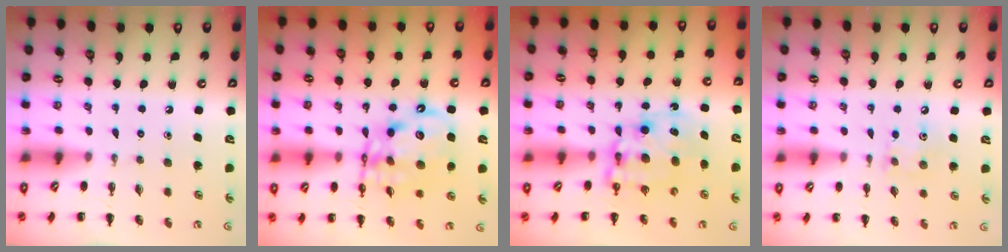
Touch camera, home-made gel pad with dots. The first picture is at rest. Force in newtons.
{"total": 13.6, "press": 13.2, "slide": 3.3}
{"total": 10.5, "press": 10.2, "slide": 2.5}
{"total": 7.7, "press": 7.5, "slide": 1.3}